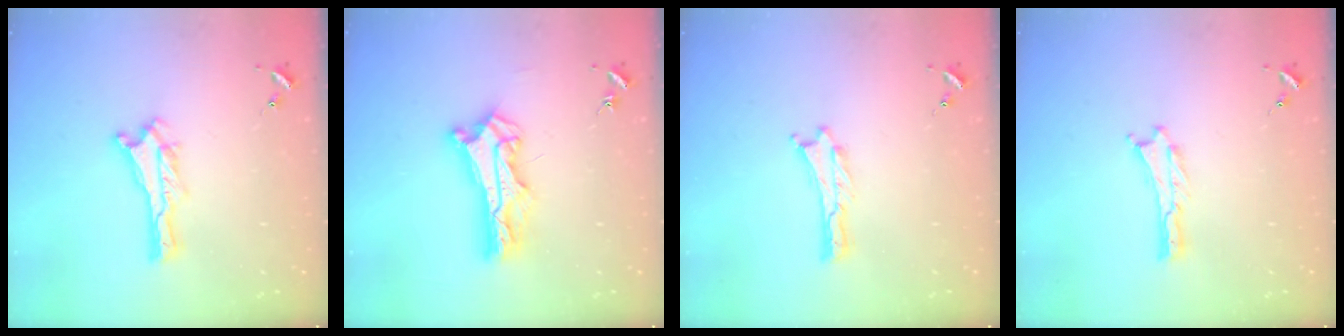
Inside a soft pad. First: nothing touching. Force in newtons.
{"total": 9.2, "press": 9.1, "slide": 0.7}
{"total": 0.0}
{"total": 0.0}